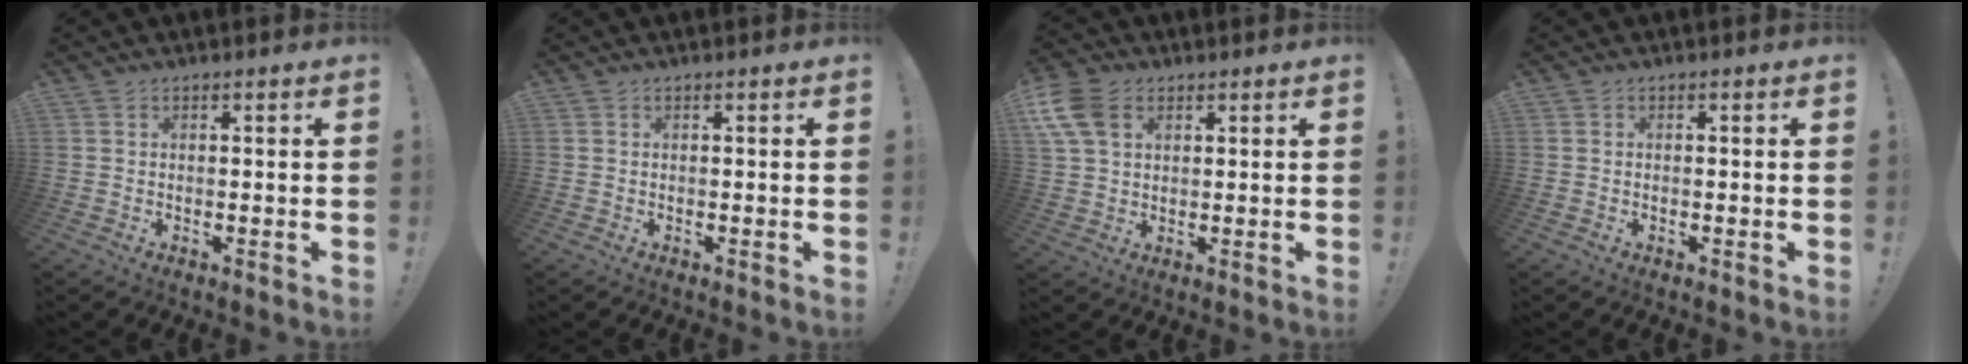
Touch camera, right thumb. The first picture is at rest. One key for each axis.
{"total": 0.0}
{"total": 10.4, "fx": 3.8, "fy": 7.1, "fz": 6.6, "tx": -0.131, "ty": -0.008, "tz": 0.075}
{"total": 0.0}